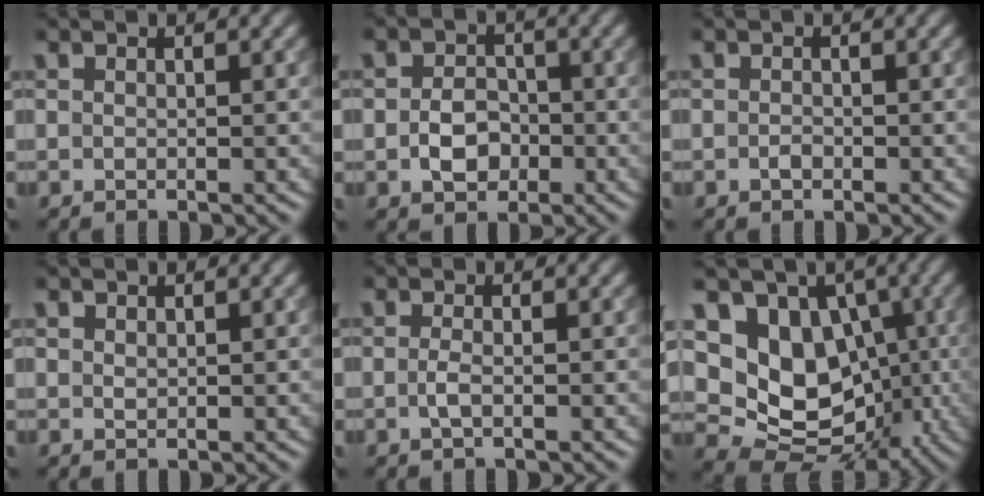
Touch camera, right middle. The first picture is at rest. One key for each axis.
{"total": 3.0, "fx": -0.9, "fy": 2.3, "fz": 1.8, "tx": -0.027, "ty": 0.000, "tz": -0.019}
{"total": 0.7, "fx": -0.4, "fy": 0.3, "fz": 0.4, "tx": -0.010, "ty": 0.000, "tz": -0.007}
{"total": 0.5, "fx": 0.4, "fy": 0.3, "fz": 0.2, "tx": -0.004, "ty": -0.001, "tz": 0.009}
{"total": 1.1, "fx": -0.3, "fy": 0.3, "fz": 1.0, "tx": -0.025, "ty": -0.002, "tz": -0.007}
{"total": 10.2, "fx": 0.8, "fy": 8.1, "fz": 6.1, "tx": -0.079, "ty": -0.010, "tz": 0.001}